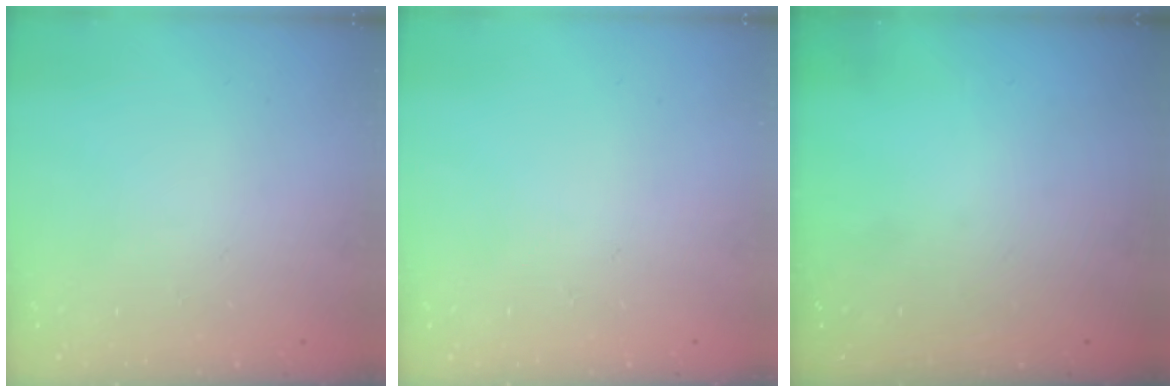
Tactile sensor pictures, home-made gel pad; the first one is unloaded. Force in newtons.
{"total": 0.0}
{"total": 0.0}